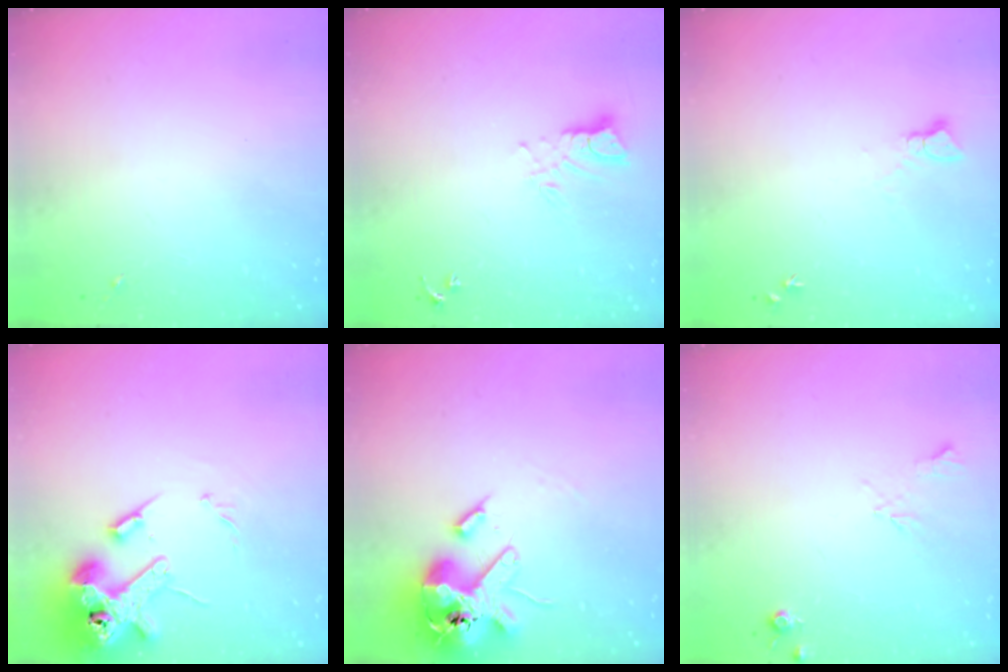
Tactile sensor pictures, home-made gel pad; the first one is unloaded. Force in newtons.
{"total": 5.7, "press": 5.7, "slide": 0.5}
{"total": 3.8, "press": 3.8, "slide": 0.4}
{"total": 14.4, "press": 14.2, "slide": 2.1}
{"total": 16.8, "press": 16.5, "slide": 2.9}
{"total": 5.8, "press": 5.8, "slide": 0.8}